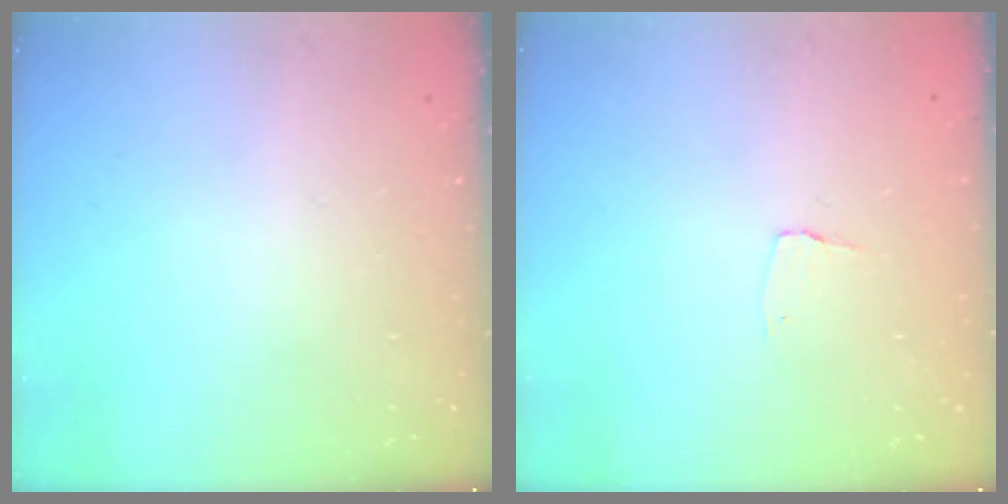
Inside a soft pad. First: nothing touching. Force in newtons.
{"total": 2.6, "press": 2.6, "slide": 0.2}